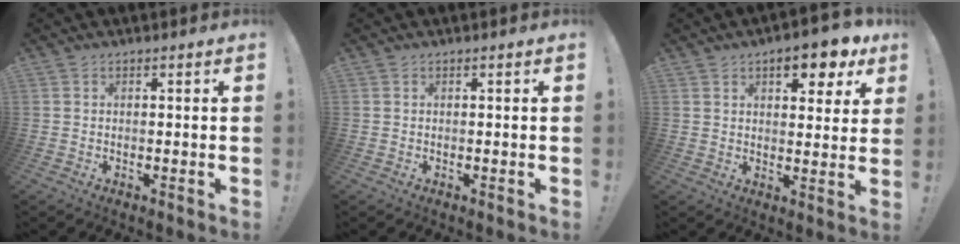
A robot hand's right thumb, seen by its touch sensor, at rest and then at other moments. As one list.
[{"total": 0.0}, {"total": 9.5, "force": [5.6, 3.9, 6.6], "torque": [-0.075, -0.030, 0.091]}]